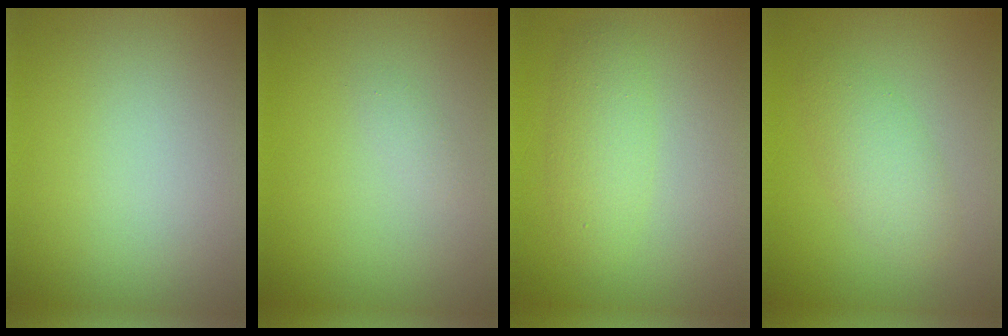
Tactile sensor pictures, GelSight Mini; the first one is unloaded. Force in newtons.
{"total": 0.6, "press": 0.6, "slide": 0.1}
{"total": 2.7, "press": 2.7, "slide": 0.0}
{"total": 2.9, "press": 2.9, "slide": 0.1}